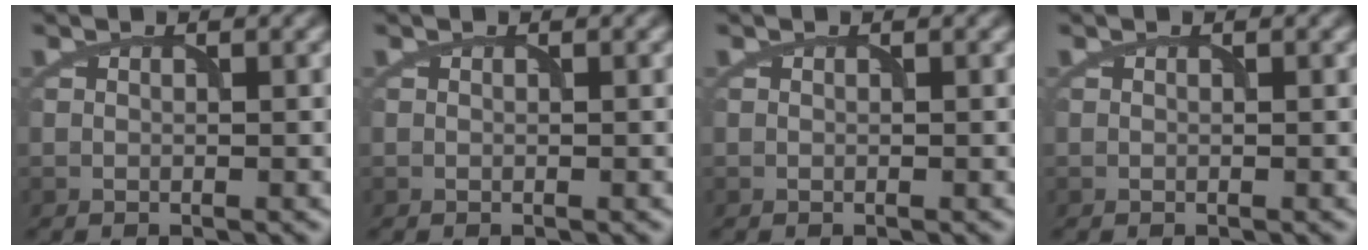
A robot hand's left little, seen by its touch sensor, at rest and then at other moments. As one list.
[{"total": 0.0}, {"total": 0.0}, {"total": 0.0}]